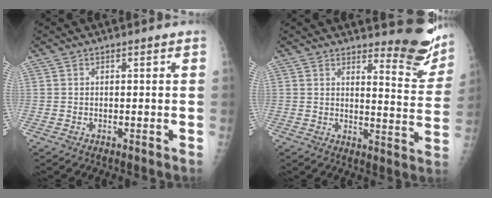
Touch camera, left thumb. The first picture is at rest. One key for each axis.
{"total": 11.1, "fx": 9.5, "fy": 2.7, "fz": 5.0, "tx": -0.035, "ty": -0.095, "tz": 0.110}